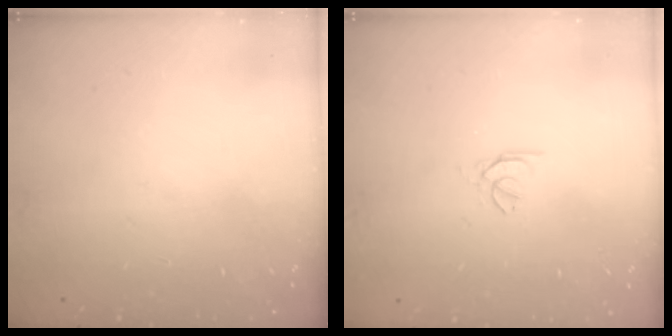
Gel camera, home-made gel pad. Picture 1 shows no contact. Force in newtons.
{"total": 0.6, "press": 0.4, "slide": 0.3}